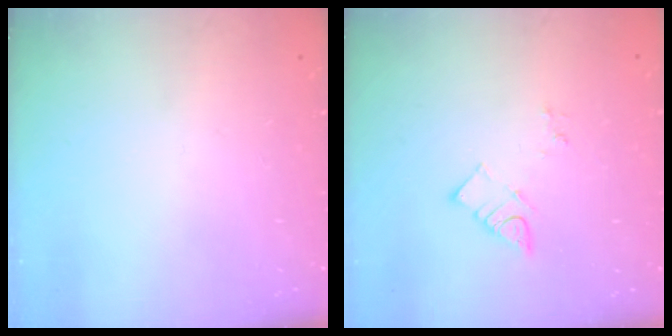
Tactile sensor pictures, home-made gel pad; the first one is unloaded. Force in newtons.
{"total": 3.4, "press": 3.4, "slide": 0.2}